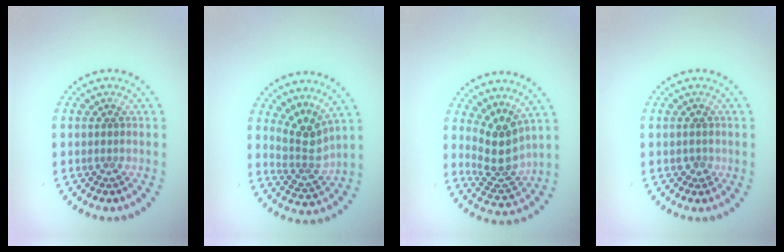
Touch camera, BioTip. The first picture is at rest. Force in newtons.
{"total": 3.1, "press": 2.2, "slide": 2.1}
{"total": 3.8, "press": 3.2, "slide": 2.2}
{"total": 0.9, "press": 0.8, "slide": 0.2}